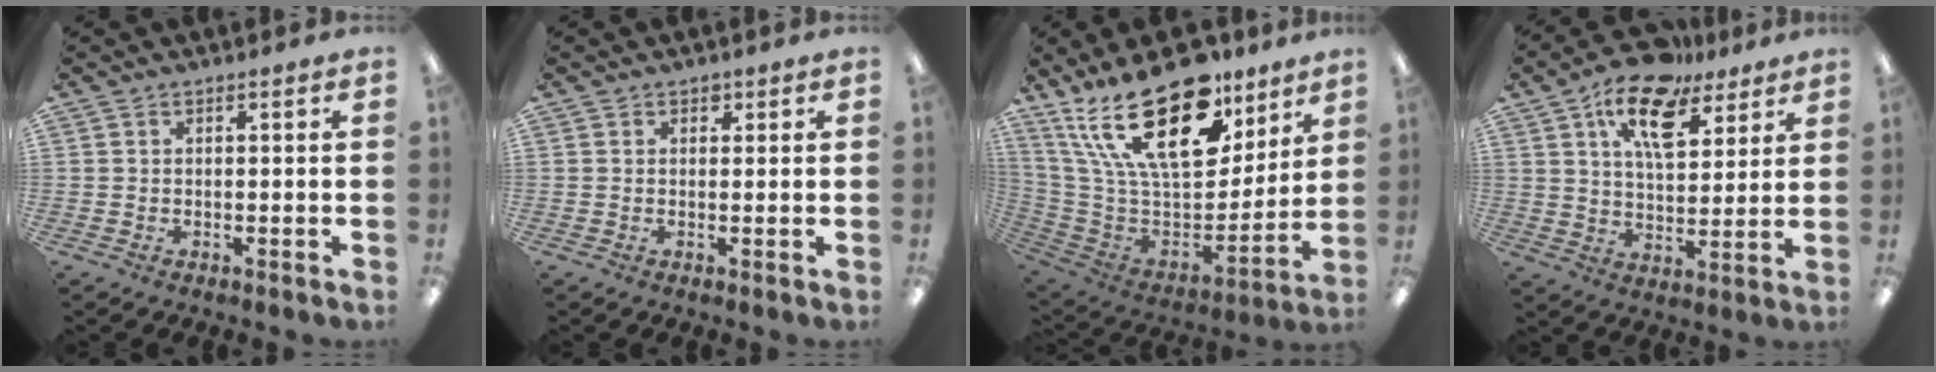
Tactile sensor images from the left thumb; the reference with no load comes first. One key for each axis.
{"total": 1.2, "fx": 0.8, "fy": 0.9, "fz": 0.2, "tx": 0.004, "ty": -0.001, "tz": 0.012}
{"total": 29.7, "fx": 17.3, "fy": 13.9, "fz": 19.7, "tx": -0.374, "ty": -0.114, "tz": 0.302}
{"total": 14.9, "fx": 9.6, "fy": 7.1, "fz": 9.0, "tx": -0.143, "ty": -0.042, "tz": 0.166}